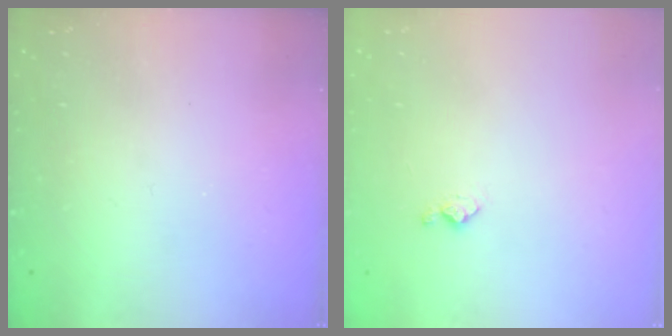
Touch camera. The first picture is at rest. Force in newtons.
{"total": 4.6, "press": 4.6, "slide": 0.7}